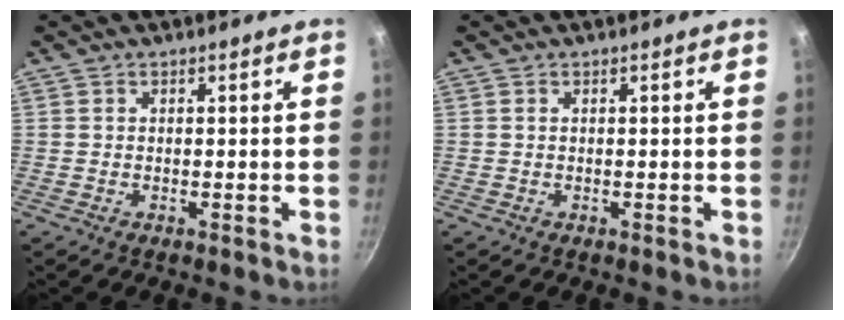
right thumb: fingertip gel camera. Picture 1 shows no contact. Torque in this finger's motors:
{"motor_torque": [0.01, 0.17, -0.06, 0.01, 0.03]}